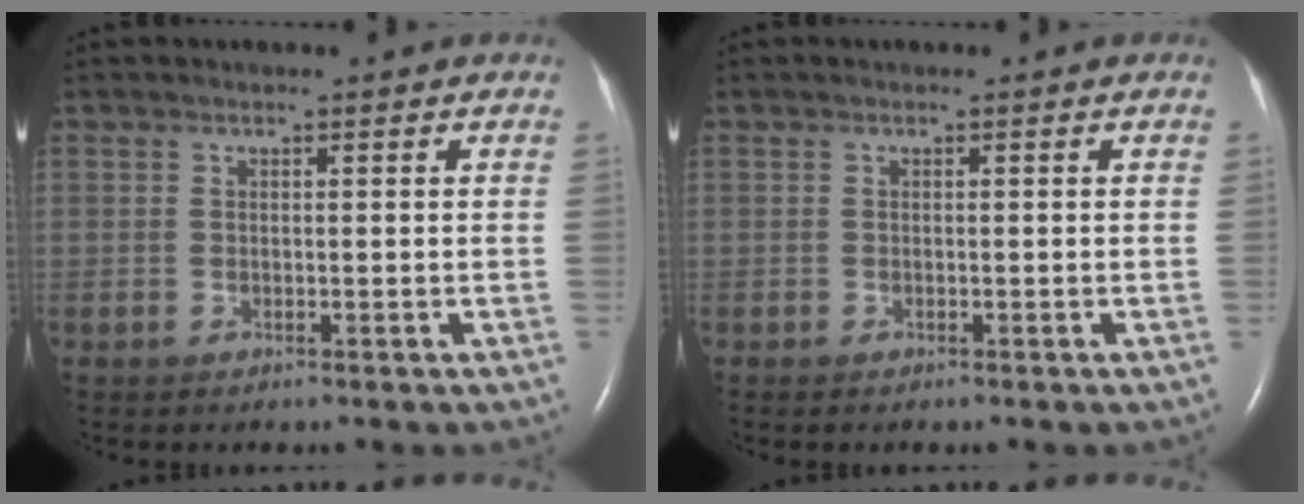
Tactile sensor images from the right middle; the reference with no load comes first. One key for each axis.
{"total": 0.0}